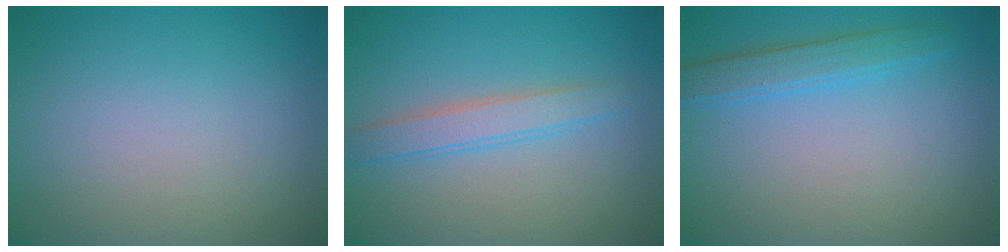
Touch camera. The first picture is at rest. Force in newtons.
{"total": 2.5, "press": 2.5, "slide": 0.0}
{"total": 2.5, "press": 2.5, "slide": 0.1}